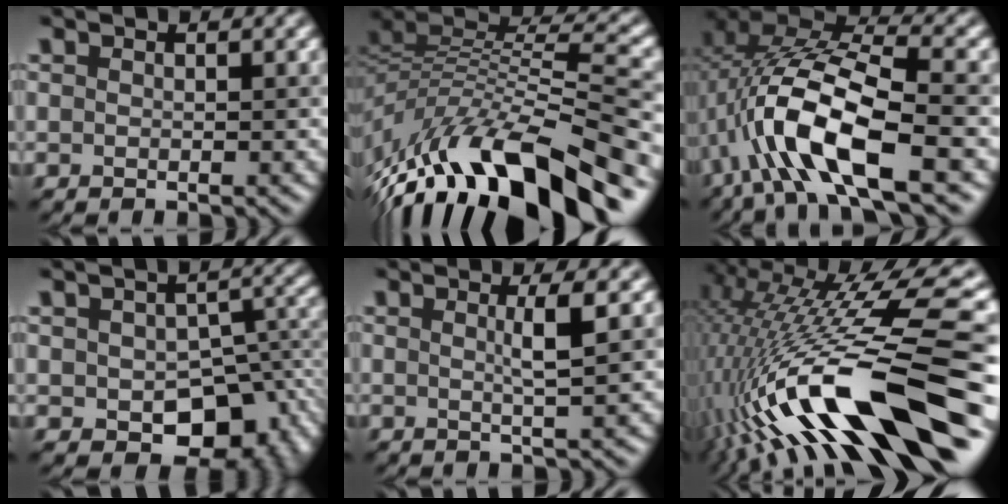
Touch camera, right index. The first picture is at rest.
{"total": 13.7, "force": [-7.7, 4.8, 10.3], "torque": [-0.207, 0.023, -0.136]}
{"total": 11.1, "force": [-3.3, 4.3, 9.8], "torque": [-0.205, 0.015, -0.065]}
{"total": 10.3, "force": [-3.4, 6.5, 7.2], "torque": [-0.079, -0.018, -0.038]}
{"total": 2.4, "force": [0.5, 0.3, 2.3], "torque": [-0.038, 0.004, 0.000]}
{"total": 17.5, "force": [-5.1, 4.8, 16.1], "torque": [-0.291, 0.027, -0.091]}